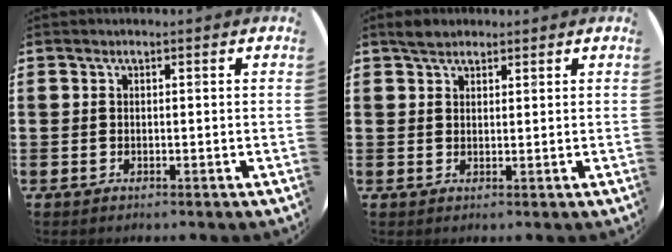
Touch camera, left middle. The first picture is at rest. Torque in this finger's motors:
{"motor_torque": [0.22, -0.11, 0.02, 0.00]}